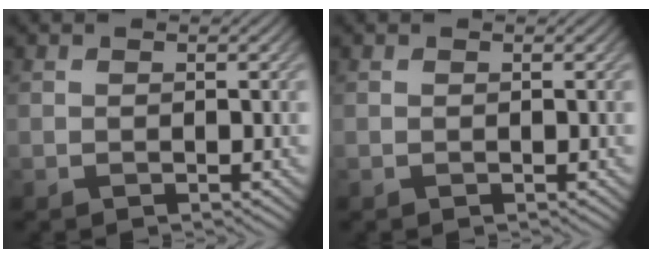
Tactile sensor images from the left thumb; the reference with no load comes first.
{"total": 0.0}